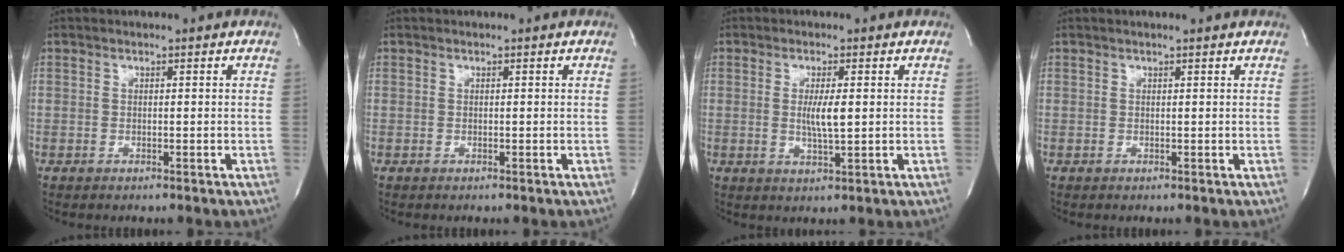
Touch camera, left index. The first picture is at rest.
{"total": 0.0}
{"total": 3.8, "force": [-0.1, 0.4, 3.8], "torque": [-0.073, -0.009, -0.001]}
{"total": 1.1, "force": [0.9, -0.2, 0.5], "torque": [-0.014, 0.006, 0.016]}